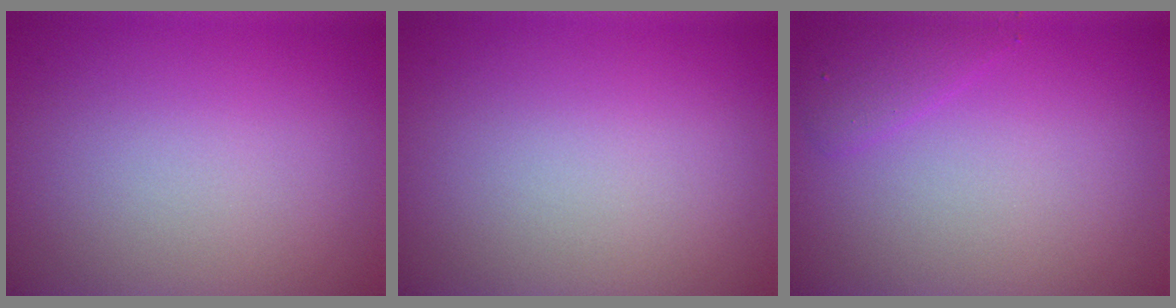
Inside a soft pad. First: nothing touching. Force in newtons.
{"total": 0.0}
{"total": 1.4, "press": 1.4, "slide": 0.1}